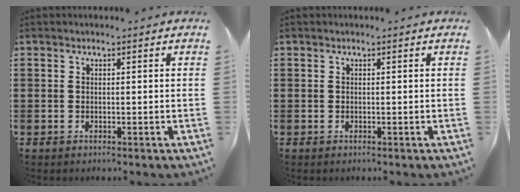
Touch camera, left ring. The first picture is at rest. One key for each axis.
{"total": 0.0}